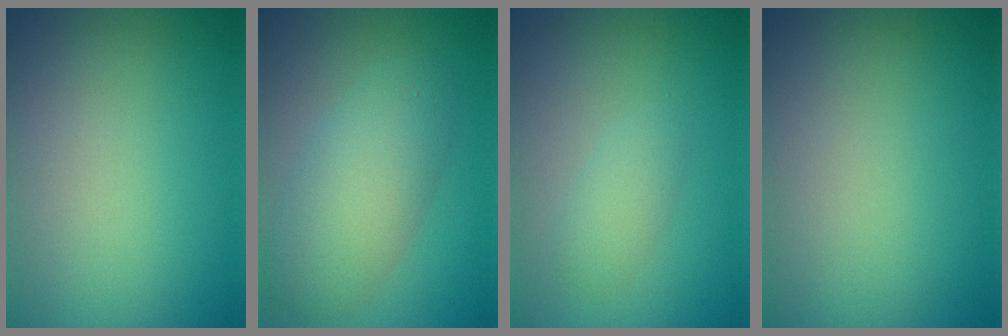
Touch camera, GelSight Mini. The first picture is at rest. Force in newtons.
{"total": 5.4, "press": 5.4, "slide": 0.1}
{"total": 1.8, "press": 1.8, "slide": 0.2}
{"total": 0.0}